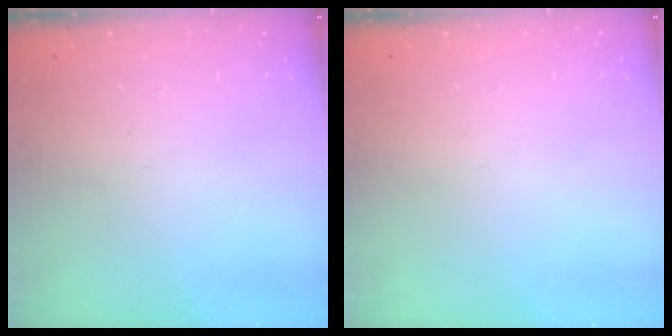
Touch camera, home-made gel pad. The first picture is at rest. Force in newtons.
{"total": 0.0}